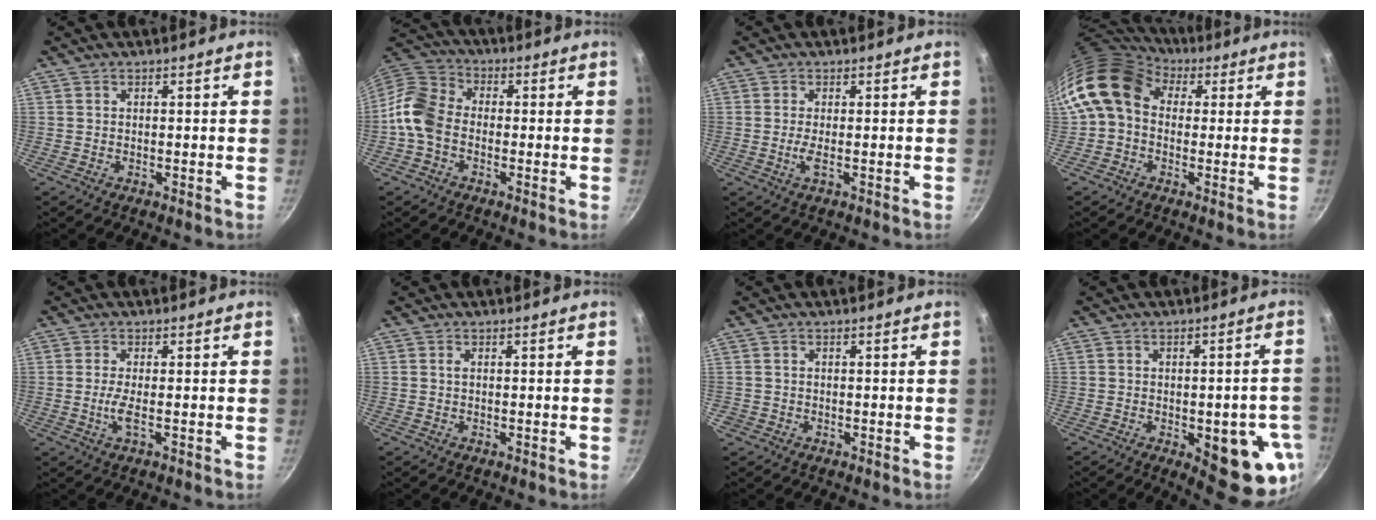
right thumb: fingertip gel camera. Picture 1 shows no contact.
{"total": 8.9, "force": [-2.4, 6.5, 5.6], "torque": [-0.097, 0.031, -0.072]}
{"total": 1.8, "force": [-0.3, 0.2, 1.8], "torque": [-0.043, -0.004, -0.006]}
{"total": 12.1, "force": [2.7, 9.4, 7.0], "torque": [-0.114, 0.014, 0.024]}
{"total": 2.8, "force": [-0.6, 0.4, 2.7], "torque": [-0.068, -0.004, -0.012]}
{"total": 0.6, "force": [0.2, 0.2, 0.5], "torque": [-0.010, 0.001, 0.002]}
{"total": 0.8, "force": [-0.4, 0.7, 0.0], "torque": [0.000, 0.002, -0.004]}
{"total": 14.3, "force": [-4.3, 5.8, 12.4], "torque": [-0.097, 0.004, -0.048]}